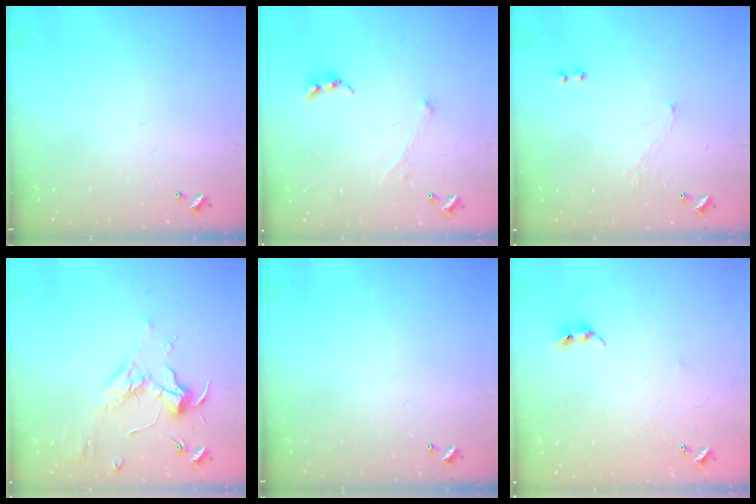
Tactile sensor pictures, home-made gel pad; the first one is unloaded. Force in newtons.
{"total": 0.0}
{"total": 4.0, "press": 4.0, "slide": 0.7}
{"total": 1.8, "press": 1.6, "slide": 0.7}
{"total": 0.0}
{"total": 6.5, "press": 6.5, "slide": 0.4}